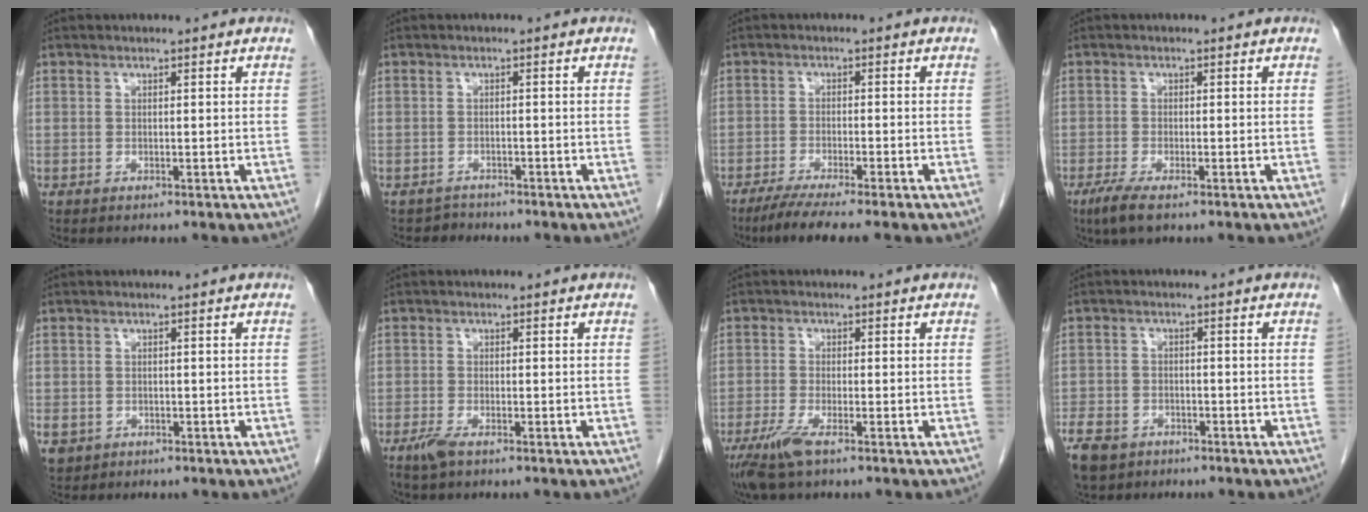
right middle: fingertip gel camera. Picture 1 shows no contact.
{"total": 1.6, "force": [-1.3, 0.5, -0.8], "torque": [0.015, -0.001, -0.024]}
{"total": 6.5, "force": [-5.0, -0.3, 4.1], "torque": [-0.061, -0.015, -0.082]}
{"total": 3.7, "force": [-2.3, 0.7, 2.7], "torque": [-0.057, -0.010, -0.044]}
{"total": 4.0, "force": [-1.8, 3.3, 1.0], "torque": [-0.024, 0.000, -0.025]}
{"total": 2.2, "force": [-1.5, 0.5, 1.6], "torque": [-0.039, -0.005, -0.030]}
{"total": 4.5, "force": [-2.9, 0.5, 3.4], "torque": [-0.078, -0.015, -0.057]}
{"total": 8.4, "force": [-5.6, 5.5, 3.1], "torque": [-0.079, -0.002, -0.093]}